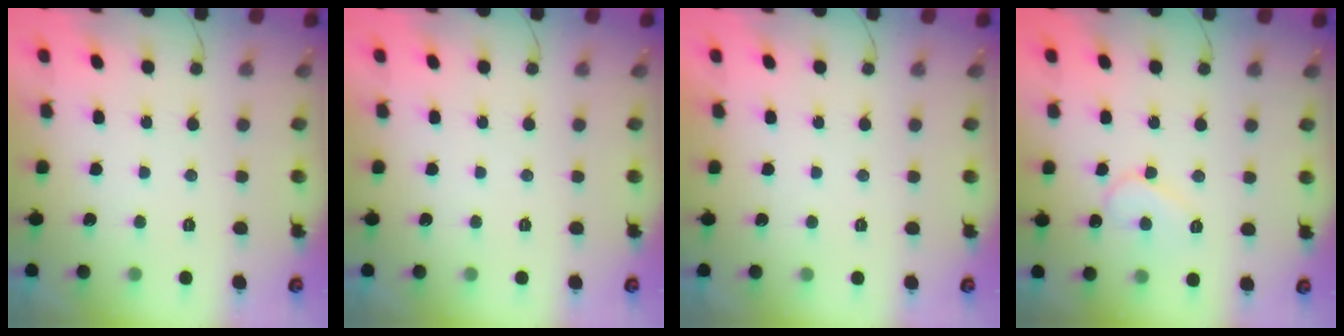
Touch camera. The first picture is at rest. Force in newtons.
{"total": 0.0}
{"total": 1.6, "press": 1.6, "slide": 0.0}
{"total": 8.2, "press": 8.1, "slide": 0.8}